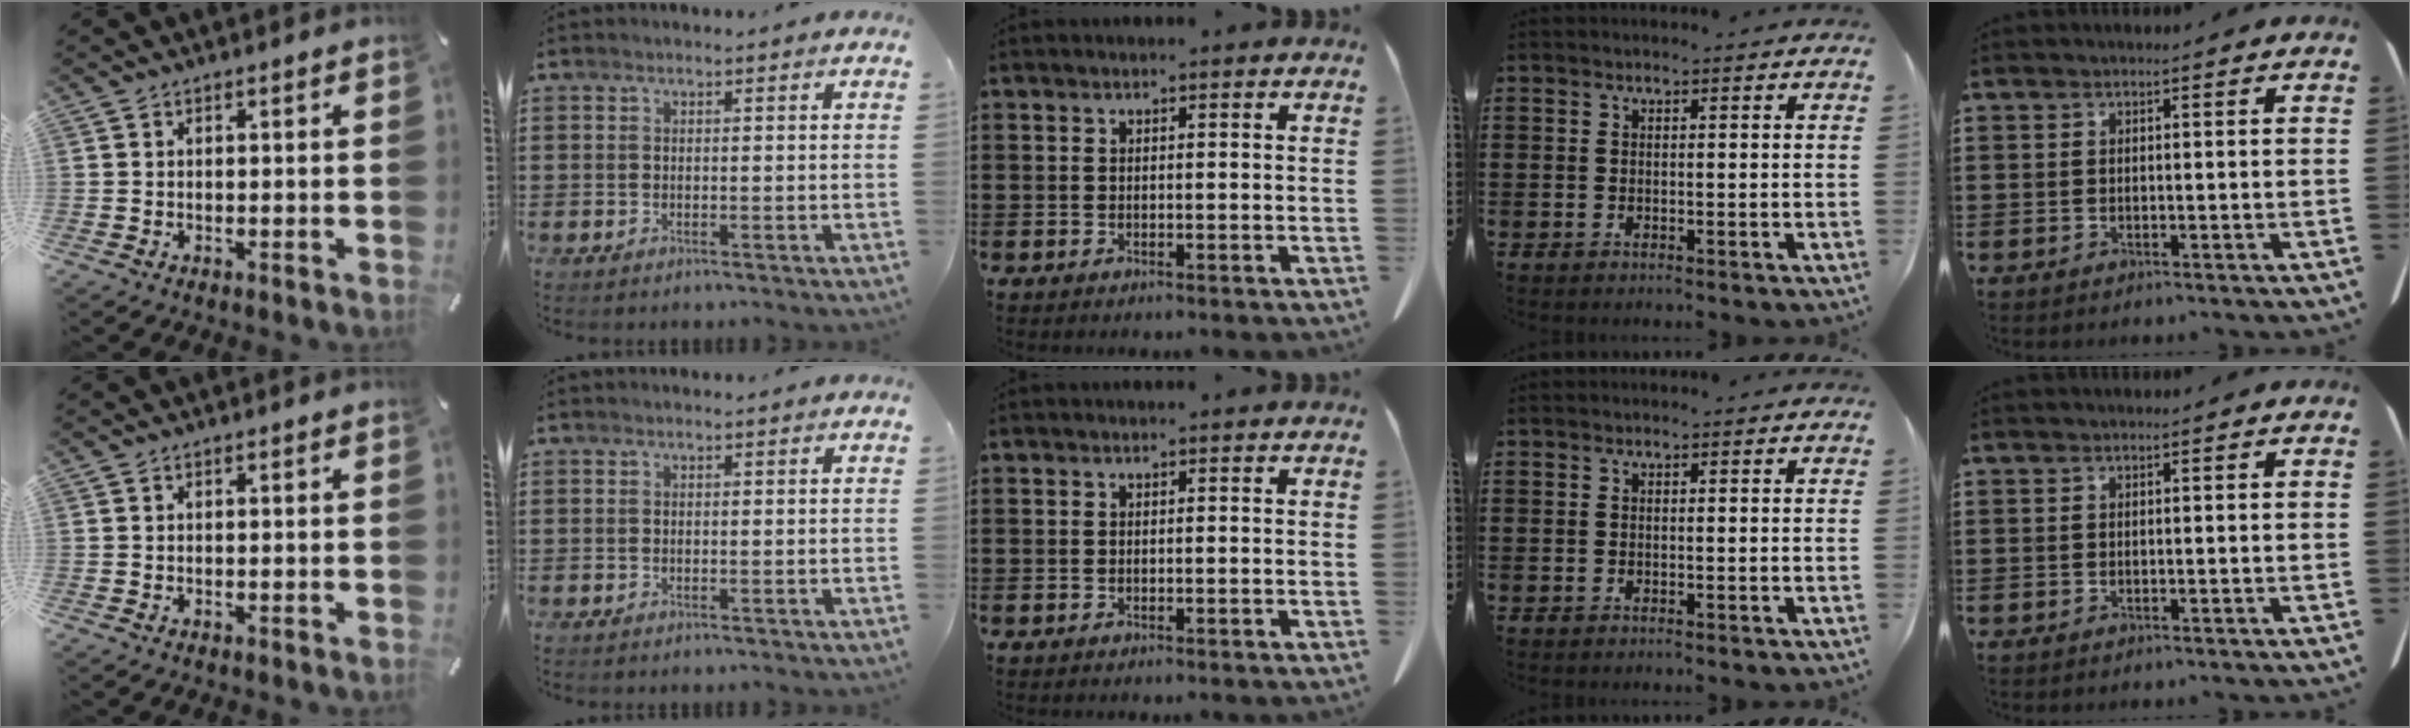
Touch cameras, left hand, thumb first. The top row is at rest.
{}